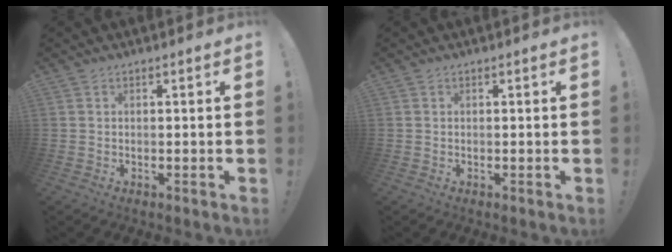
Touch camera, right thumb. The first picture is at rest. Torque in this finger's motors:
{"motor_torque": [-0.17, 0.03, 0.10, 0.01, 0.00]}